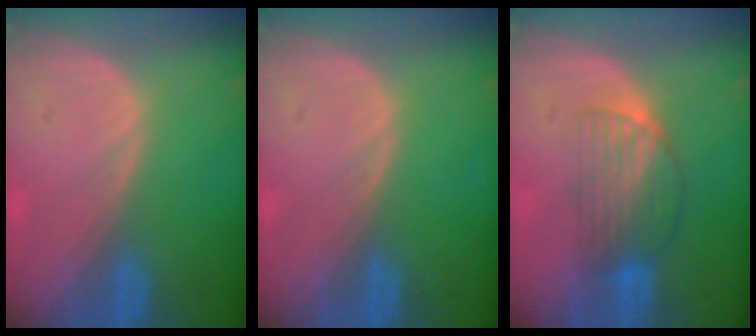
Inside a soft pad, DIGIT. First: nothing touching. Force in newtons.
{"total": 0.0}
{"total": 6.6, "press": 5.6, "slide": 3.4}